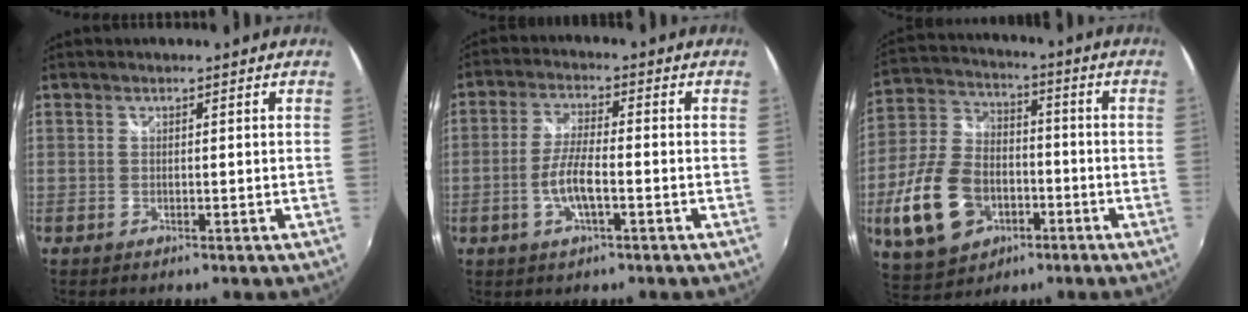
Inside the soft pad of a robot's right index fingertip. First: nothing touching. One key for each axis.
{"total": 6.5, "fx": -2.2, "fy": 1.7, "fz": 5.9, "tx": -0.122, "ty": -0.001, "tz": -0.042}
{"total": 16.8, "fx": -5.8, "fy": 11.2, "fz": 11.0, "tx": -0.263, "ty": 0.005, "tz": -0.088}